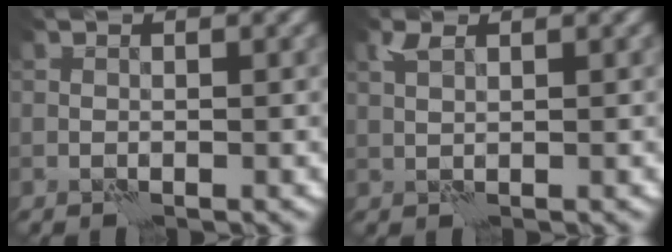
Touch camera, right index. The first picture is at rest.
{"total": 1.1, "force": [0.9, 0.3, 0.6], "torque": [-0.018, 0.003, 0.017]}